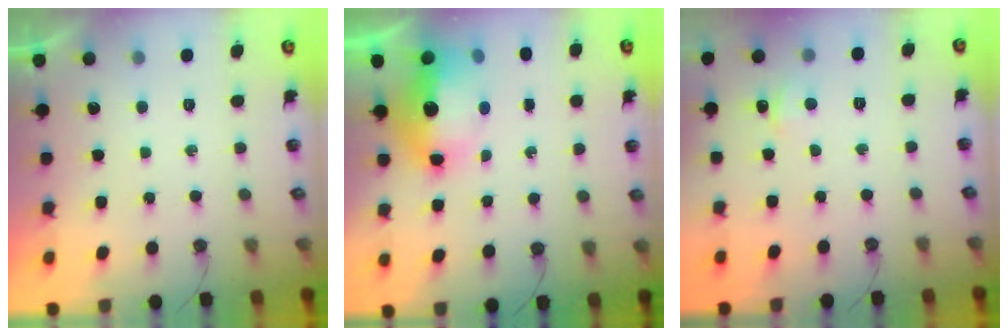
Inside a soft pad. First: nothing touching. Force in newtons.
{"total": 14.5, "press": 13.9, "slide": 4.0}
{"total": 1.6, "press": 1.5, "slide": 0.2}